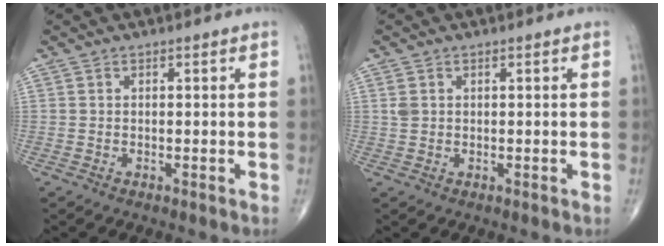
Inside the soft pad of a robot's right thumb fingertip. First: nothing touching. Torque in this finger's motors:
{"motor_torque": [-0.15, 0.05, 0.22, 0.15, 0.00]}